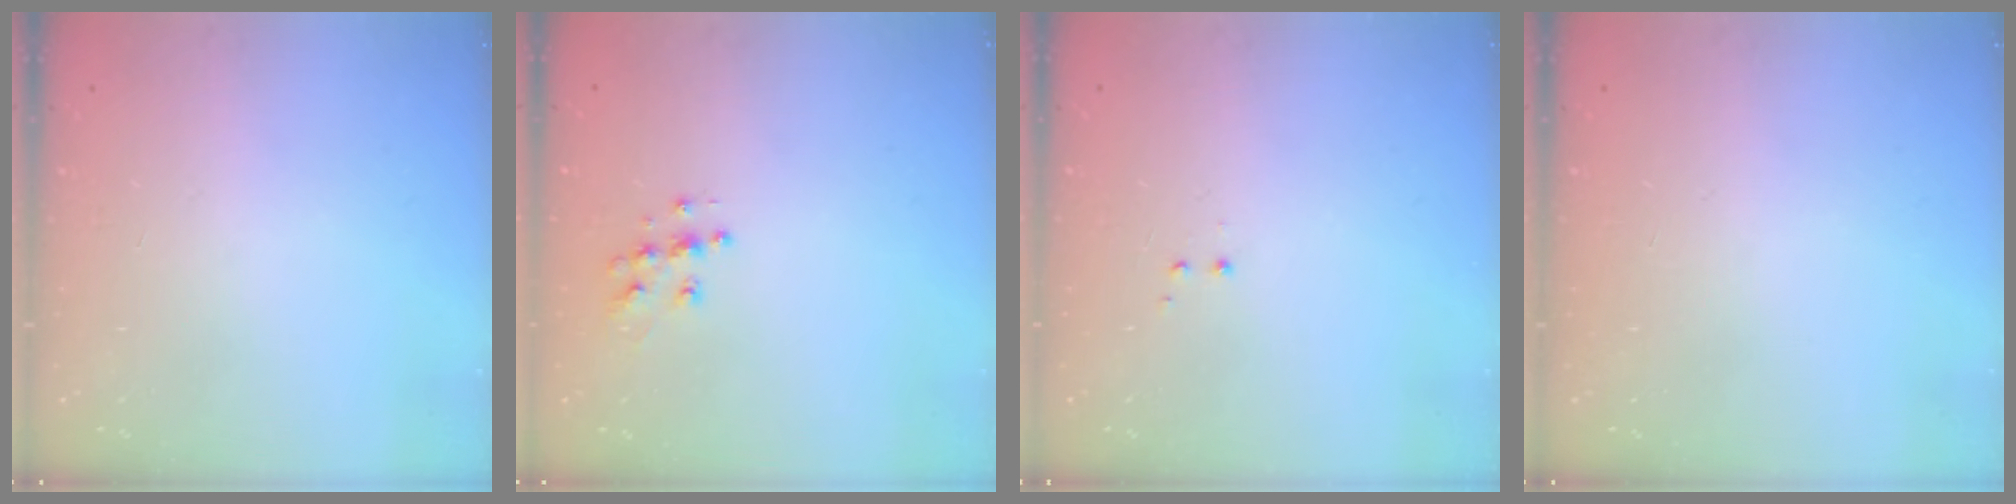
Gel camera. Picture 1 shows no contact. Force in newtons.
{"total": 8.0, "press": 8.0, "slide": 0.4}
{"total": 1.2, "press": 1.0, "slide": 0.6}
{"total": 0.0}